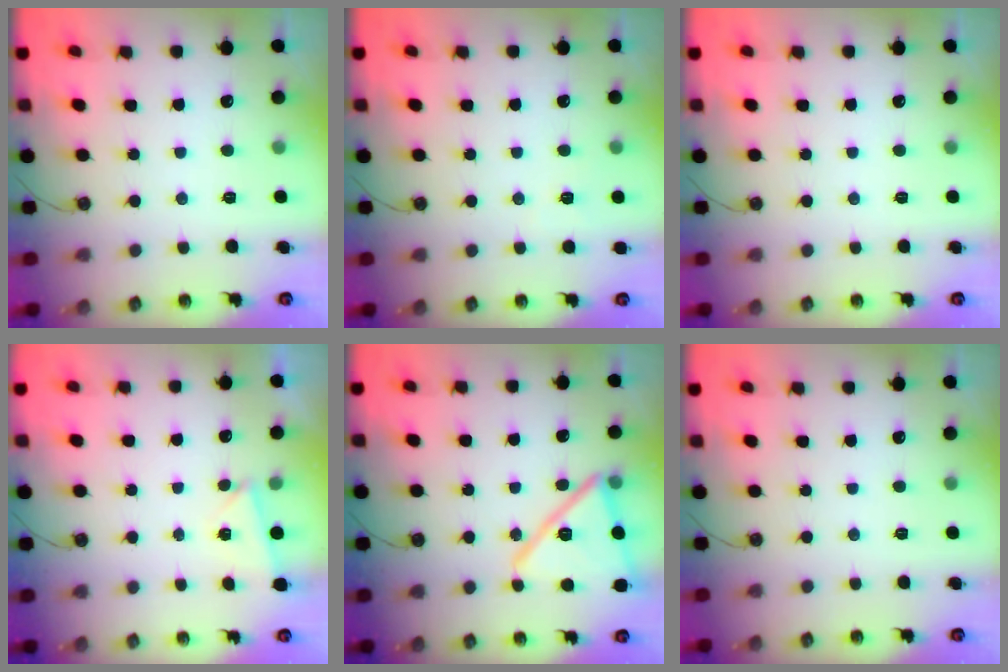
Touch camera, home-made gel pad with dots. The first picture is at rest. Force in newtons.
{"total": 2.8, "press": 2.8, "slide": 0.3}
{"total": 0.0}
{"total": 1.8, "press": 1.4, "slide": 1.2}
{"total": 17.0, "press": 17.0, "slide": 1.5}
{"total": 0.0}